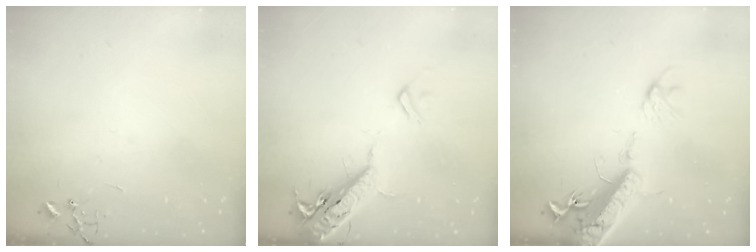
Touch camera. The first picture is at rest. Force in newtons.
{"total": 18.4, "press": 18.0, "slide": 4.0}
{"total": 18.2, "press": 17.7, "slide": 4.2}